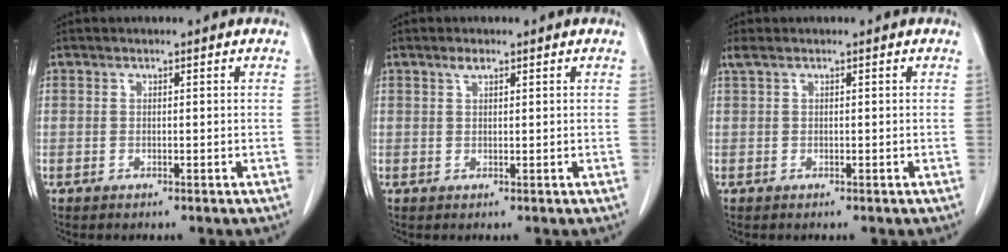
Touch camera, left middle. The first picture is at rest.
{"total": 1.1, "force": [0.8, 0.3, 0.8], "torque": [-0.018, 0.002, 0.016]}
{"total": 0.9, "force": [0.6, 0.1, 0.7], "torque": [-0.025, 0.022, 0.015]}